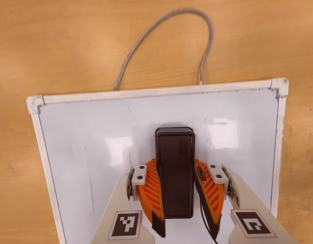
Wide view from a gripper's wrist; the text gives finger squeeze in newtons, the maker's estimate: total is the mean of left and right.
{"total": 15.8, "left": 14.6, "right": 16.9}